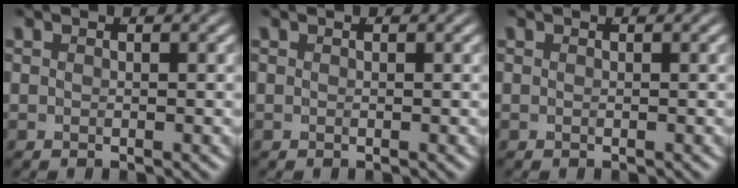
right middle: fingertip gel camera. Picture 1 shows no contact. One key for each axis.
{"total": 0.0}
{"total": 0.0}